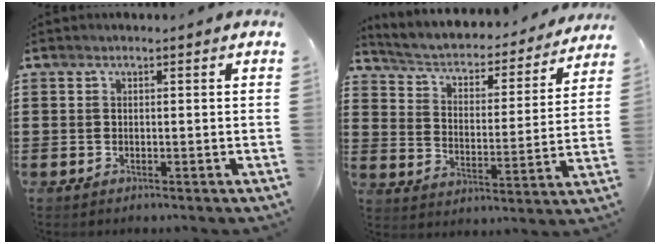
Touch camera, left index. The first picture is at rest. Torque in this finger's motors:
{"motor_torque": [1.53, -0.61, 0.61, 0.08]}